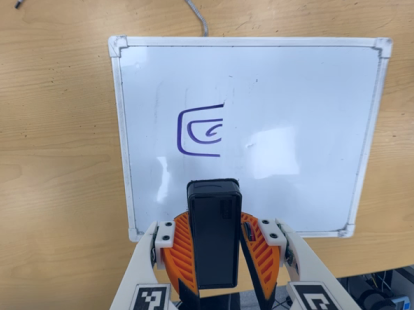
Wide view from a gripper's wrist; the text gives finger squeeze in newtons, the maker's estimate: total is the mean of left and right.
{"total": 8.7, "left": 8.9, "right": 8.4}